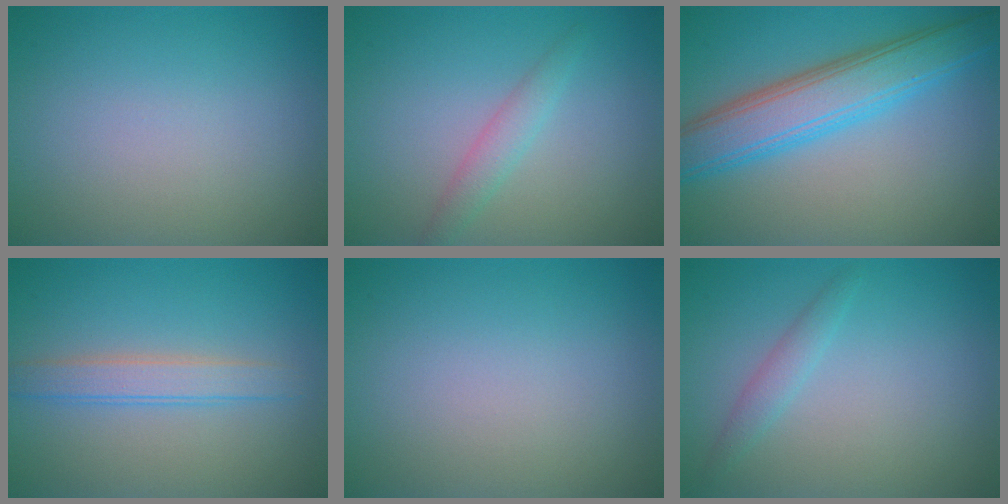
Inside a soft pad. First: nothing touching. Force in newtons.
{"total": 1.9, "press": 1.9, "slide": 0.0}
{"total": 6.7, "press": 6.7, "slide": 0.4}
{"total": 2.5, "press": 2.5, "slide": 0.1}
{"total": 0.0}
{"total": 1.4, "press": 1.4, "slide": 0.0}